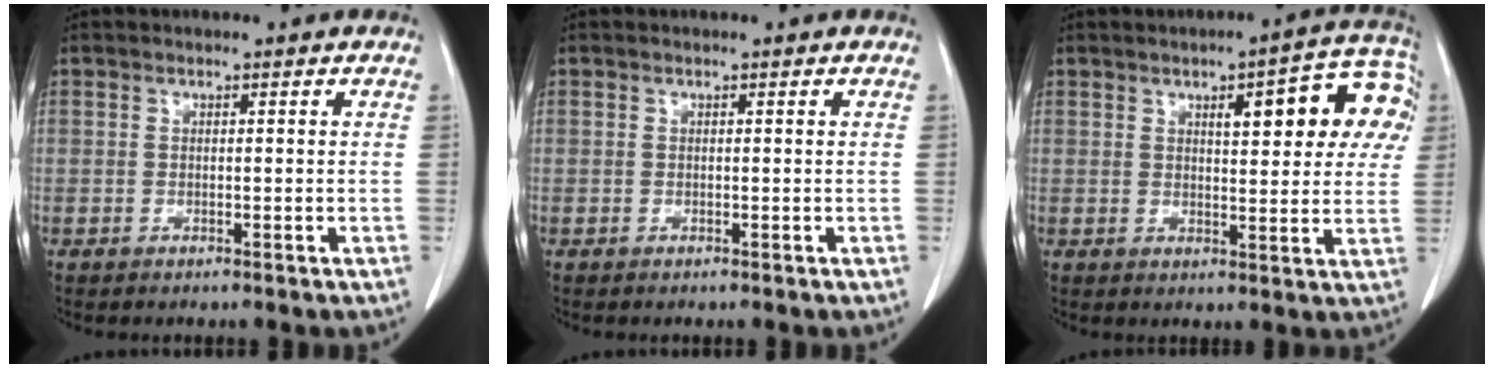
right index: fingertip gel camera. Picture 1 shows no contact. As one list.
[{"total": 0.0}, {"total": 12.6, "force": [4.5, 3.7, 11.2], "torque": [-0.127, 0.027, 0.051]}]